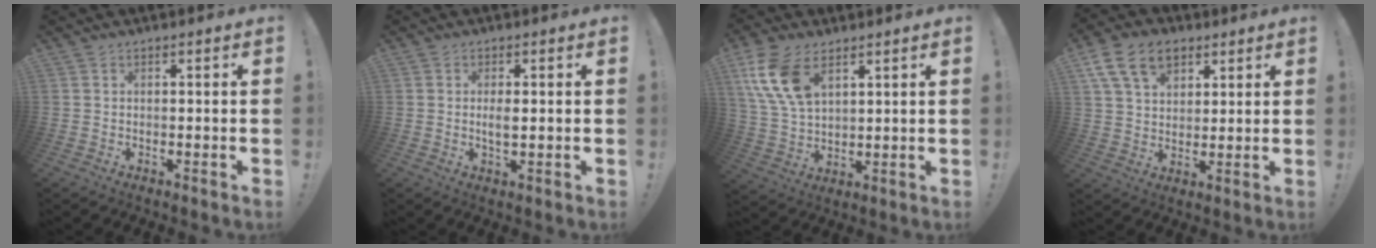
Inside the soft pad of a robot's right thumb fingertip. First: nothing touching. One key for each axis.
{"total": 2.8, "fx": 0.0, "fy": 1.0, "fz": 2.6, "tx": -0.048, "ty": -0.006, "tz": -0.006}
{"total": 13.7, "fx": 6.8, "fy": 7.8, "fz": 9.0, "tx": -0.186, "ty": -0.019, "tz": 0.128}
{"total": 13.7, "fx": 6.9, "fy": 9.2, "fz": 7.5, "tx": -0.116, "ty": -0.024, "tz": 0.131}